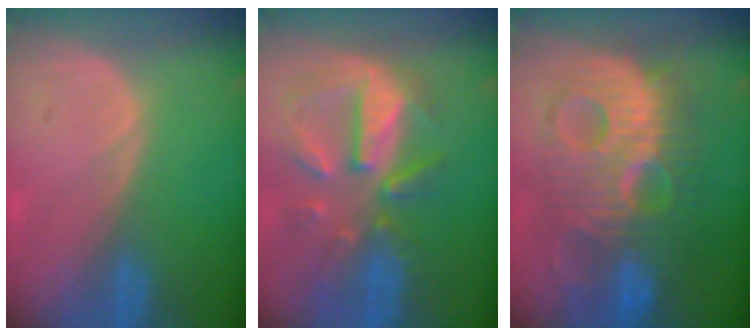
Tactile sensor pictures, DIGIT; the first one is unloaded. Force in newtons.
{"total": 10.1, "press": 9.2, "slide": 4.3}
{"total": 13.1, "press": 13.1, "slide": 1.1}